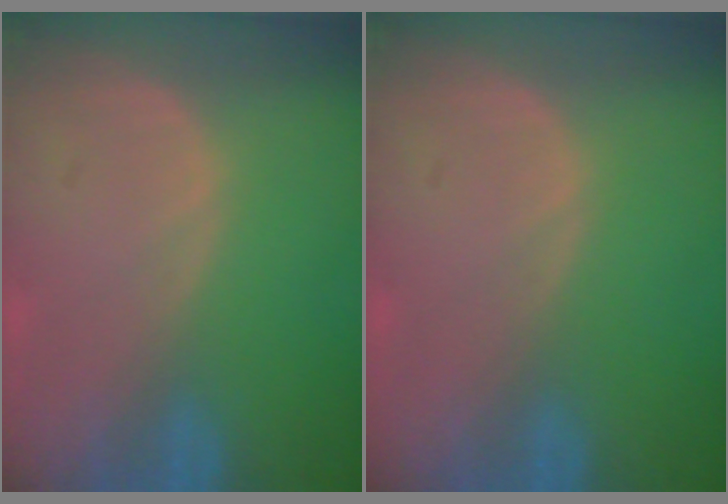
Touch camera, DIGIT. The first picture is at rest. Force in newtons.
{"total": 0.0}